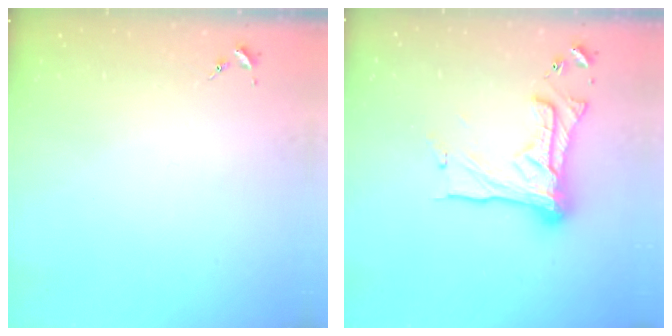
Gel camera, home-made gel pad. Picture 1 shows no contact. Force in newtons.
{"total": 19.3, "press": 19.2, "slide": 0.9}